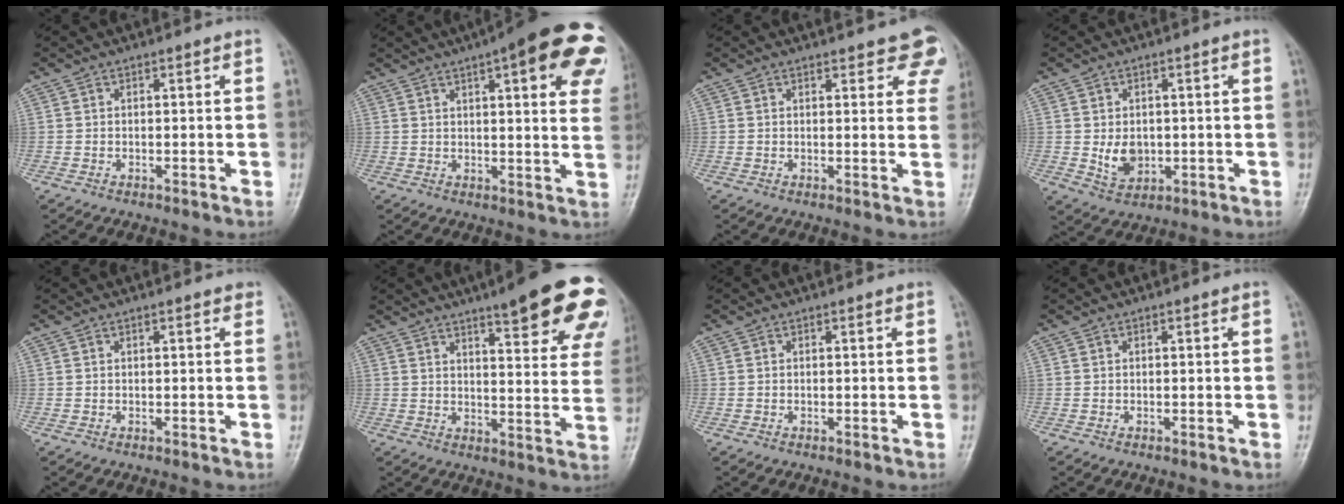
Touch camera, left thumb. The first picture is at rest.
{"total": 22.2, "force": [10.4, 6.1, 18.6], "torque": [-0.206, -0.003, 0.122]}
{"total": 7.9, "force": [5.4, 3.2, 4.7], "torque": [-0.018, -0.019, 0.052]}
{"total": 5.5, "force": [-0.3, 4.2, 3.6], "torque": [-0.042, -0.006, 0.007]}
{"total": 0.8, "force": [0.5, 0.3, 0.5], "torque": [-0.006, -0.001, 0.004]}
{"total": 20.3, "force": [12.6, 4.5, 15.3], "torque": [-0.167, -0.047, 0.152]}
{"total": 0.0}
{"total": 0.0}